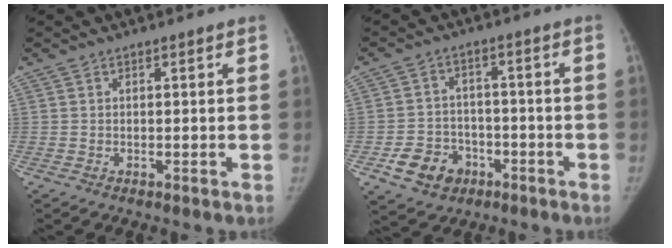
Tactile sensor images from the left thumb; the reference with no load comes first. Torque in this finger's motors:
{"motor_torque": [-1.00, 1.14, 0.31, -0.22, 0.18]}